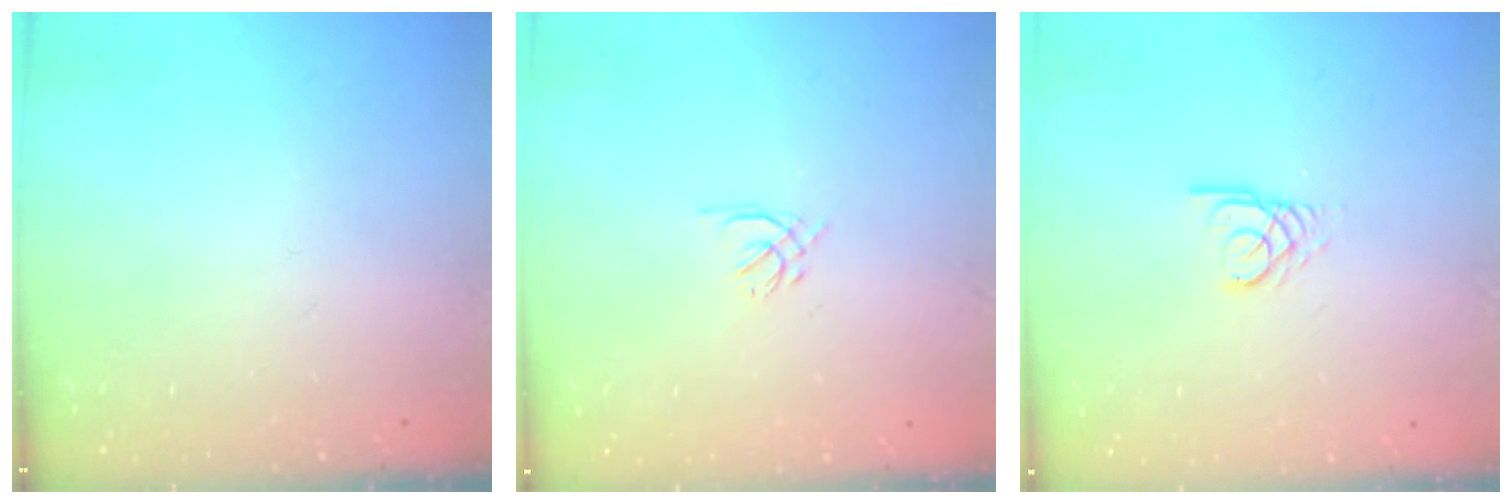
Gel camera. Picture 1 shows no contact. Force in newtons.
{"total": 1.4, "press": 1.3, "slide": 0.5}
{"total": 2.7, "press": 2.7, "slide": 0.1}